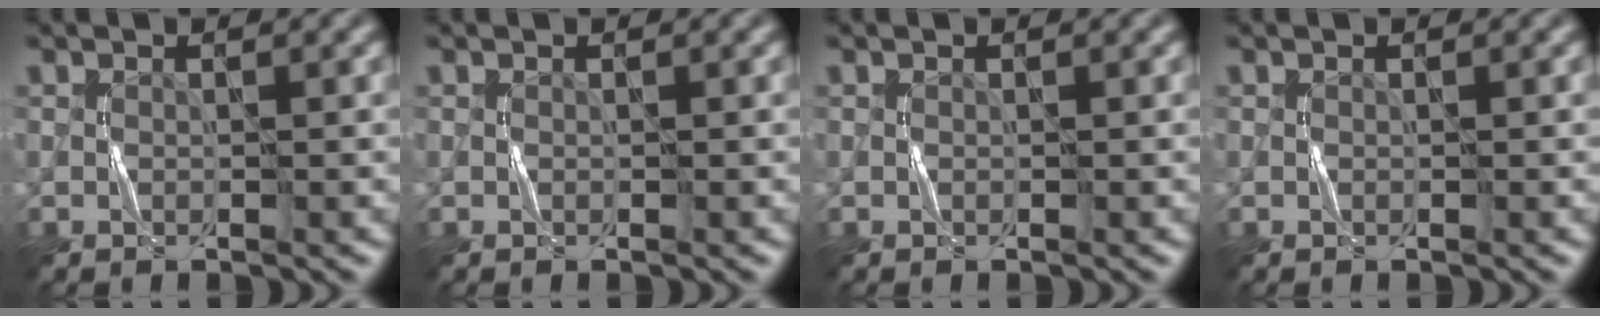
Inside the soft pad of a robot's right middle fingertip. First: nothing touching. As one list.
[{"total": 0.0}, {"total": 0.0}, {"total": 0.0}]